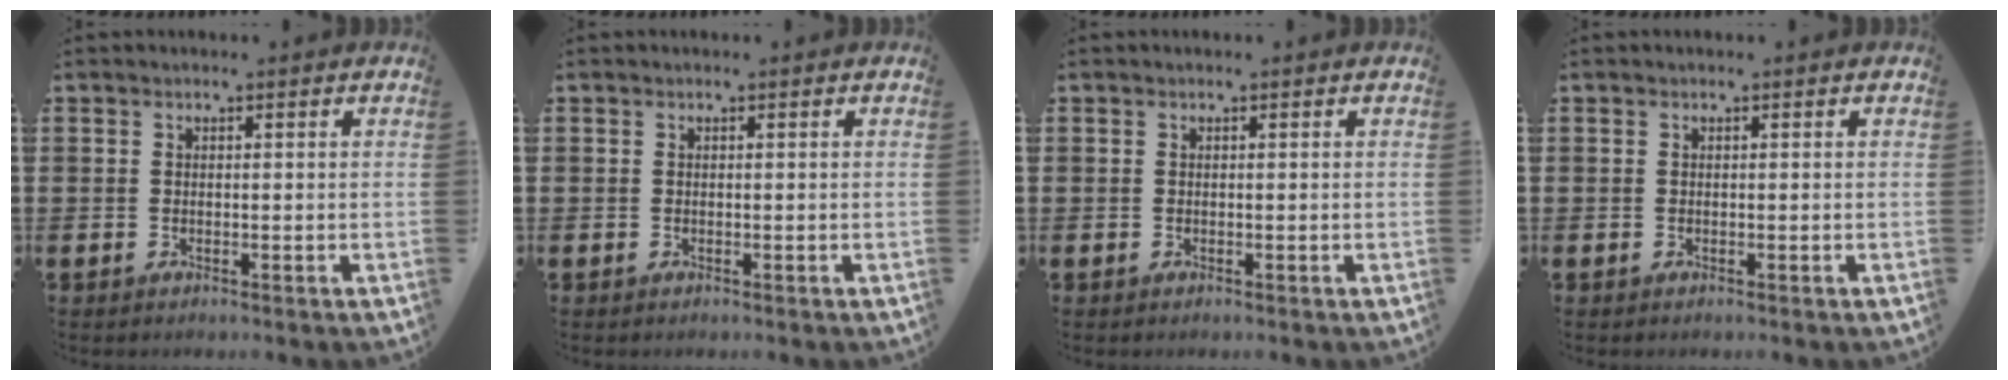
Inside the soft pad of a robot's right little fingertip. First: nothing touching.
{"total": 0.0}
{"total": 0.0}
{"total": 0.0}